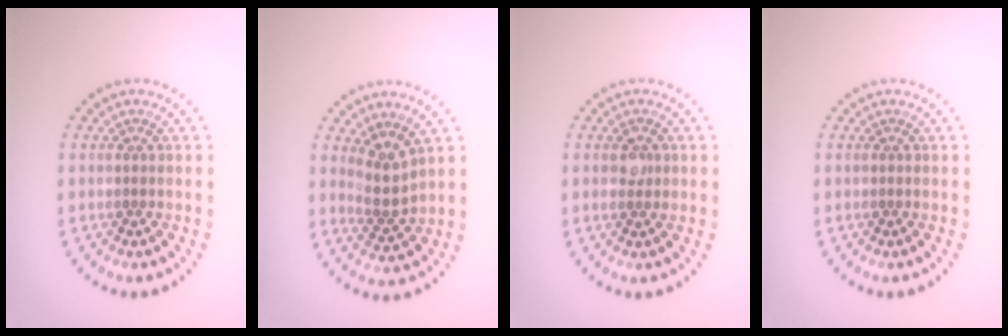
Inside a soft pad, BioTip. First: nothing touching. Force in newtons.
{"total": 2.8, "press": 2.0, "slide": 2.0}
{"total": 1.4, "press": 1.4, "slide": 0.1}
{"total": 0.0}